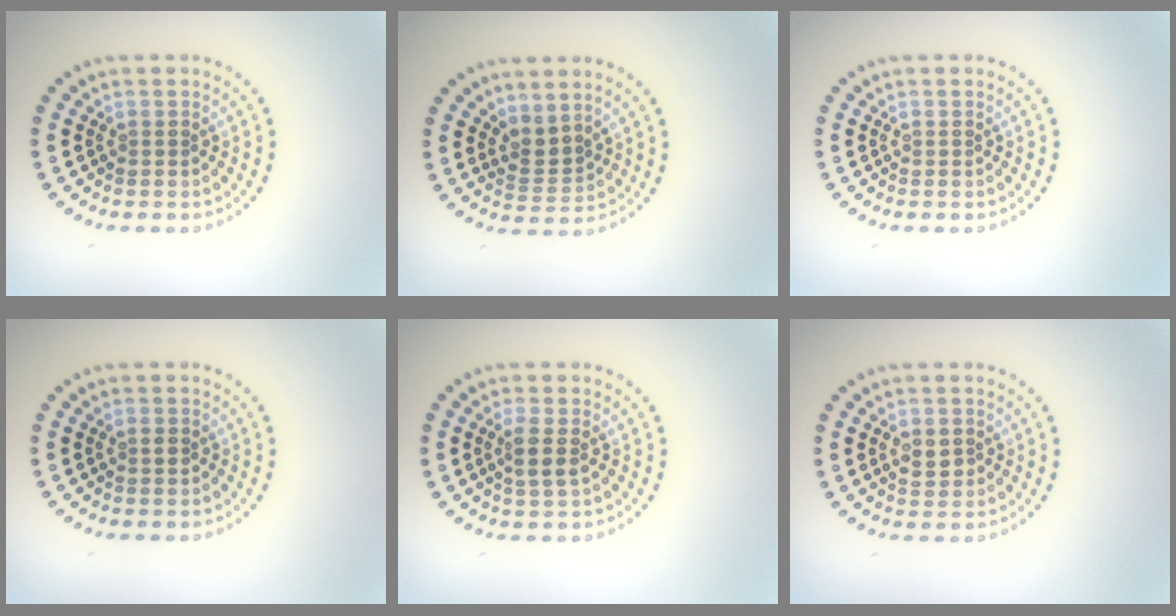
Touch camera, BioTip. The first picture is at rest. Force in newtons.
{"total": 2.3, "press": 1.5, "slide": 1.7}
{"total": 0.0}
{"total": 0.8, "press": 0.8, "slide": 0.1}
{"total": 2.0, "press": 1.8, "slide": 0.9}
{"total": 1.8, "press": 1.7, "slide": 0.3}